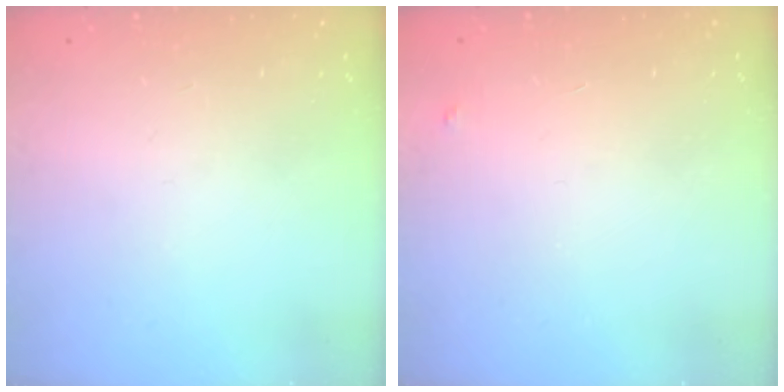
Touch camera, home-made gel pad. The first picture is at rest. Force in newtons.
{"total": 4.0, "press": 4.0, "slide": 0.2}